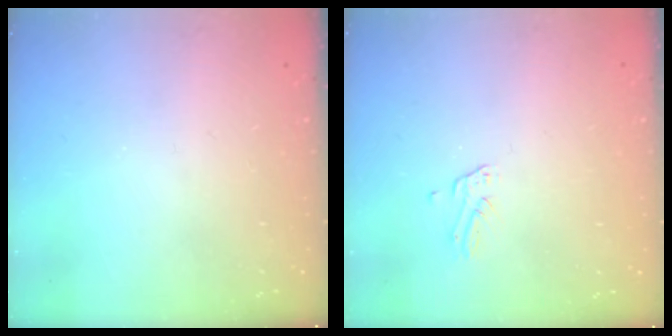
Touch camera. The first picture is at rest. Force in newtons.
{"total": 1.2, "press": 1.2, "slide": 0.1}